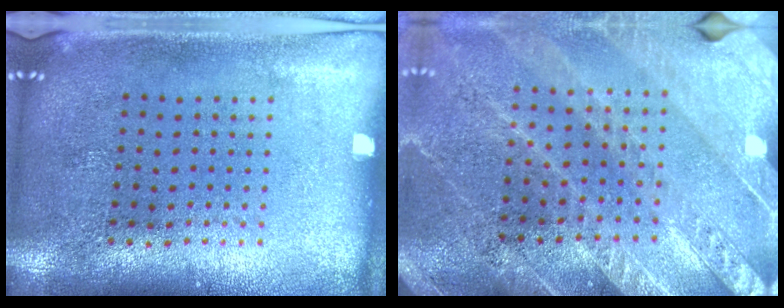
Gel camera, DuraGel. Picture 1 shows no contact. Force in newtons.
{"total": 3.1, "press": 2.8, "slide": 1.2}